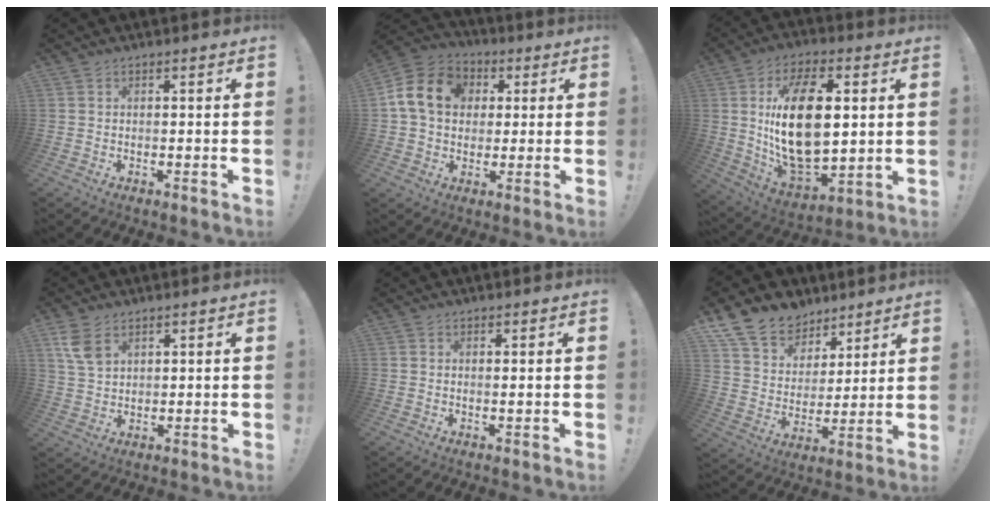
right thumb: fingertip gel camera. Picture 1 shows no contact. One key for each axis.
{"total": 15.1, "fx": 3.1, "fy": 12.0, "fz": 8.7, "tx": -0.145, "ty": 0.011, "tz": 0.063}
{"total": 22.9, "fx": 4.1, "fy": 12.7, "fz": 18.6, "tx": -0.353, "ty": -0.018, "tz": 0.071}
{"total": 6.9, "fx": 3.5, "fy": 4.3, "fz": 4.2, "tx": -0.072, "ty": -0.014, "tz": 0.067}
{"total": 0.6, "fx": 0.3, "fy": -0.3, "fz": 0.4, "tx": 0.006, "ty": -0.007, "tz": 0.002}
{"total": 13.8, "fx": 9.8, "fy": 8.9, "fz": 3.7, "tx": -0.070, "ty": -0.072, "tz": 0.189}